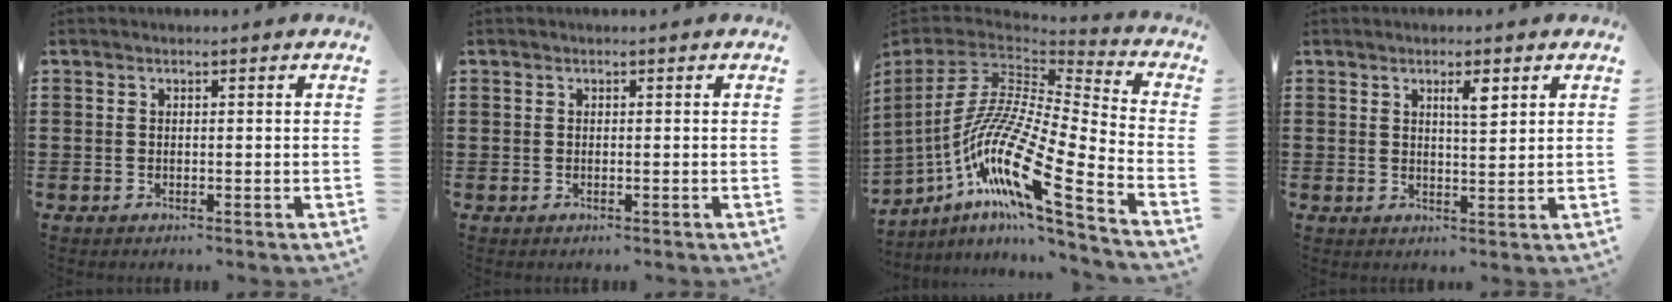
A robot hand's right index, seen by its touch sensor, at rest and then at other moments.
{"total": 0.0}
{"total": 15.9, "force": [-8.0, 2.9, 13.5], "torque": [-0.310, -0.025, -0.174]}
{"total": 3.2, "force": [1.8, 0.7, 2.6], "torque": [-0.046, 0.002, 0.027]}